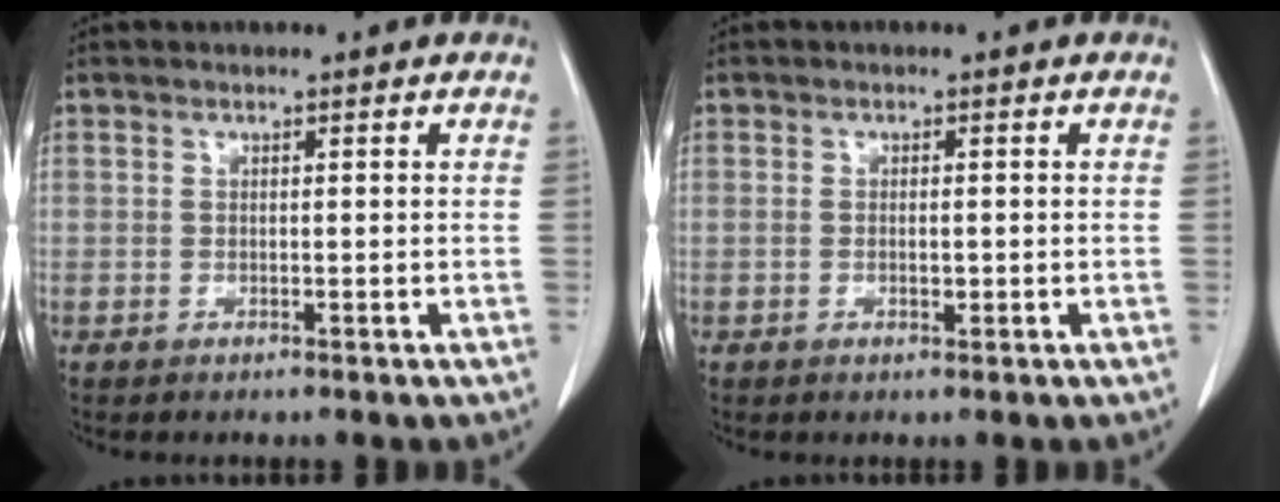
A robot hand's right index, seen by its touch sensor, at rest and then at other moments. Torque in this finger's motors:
{"motor_torque": [-0.17, 0.18, -0.11, 0.00]}